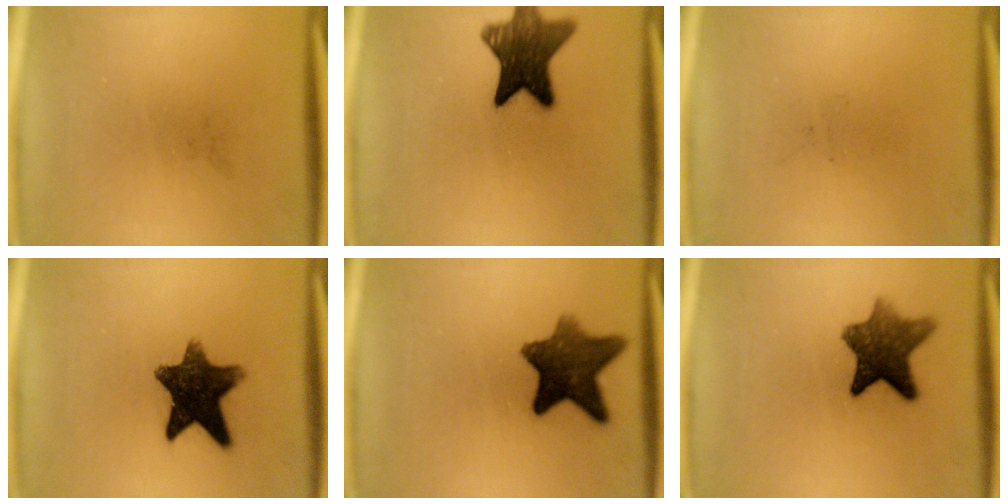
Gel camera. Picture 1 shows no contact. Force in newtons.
{"total": 11.8}
{"total": 0.0}
{"total": 11.8}
{"total": 10.4}
{"total": 9.0}